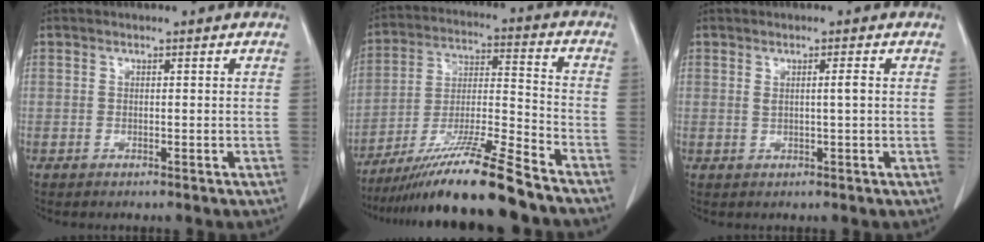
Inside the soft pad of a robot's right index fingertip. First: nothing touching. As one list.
[{"total": 17.0, "force": [-13.4, -0.6, 10.4], "torque": [-0.208, -0.025, -0.242]}, {"total": 1.7, "force": [0.4, -0.1, 1.6], "torque": [-0.028, 0.002, 0.010]}]